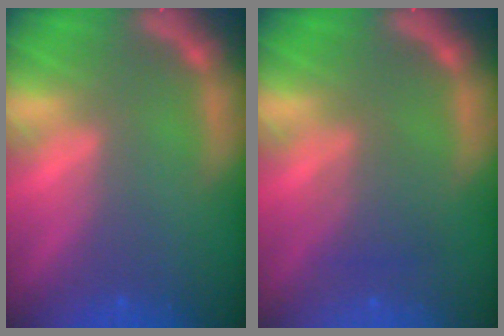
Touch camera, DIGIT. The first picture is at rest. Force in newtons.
{"total": 2.5}